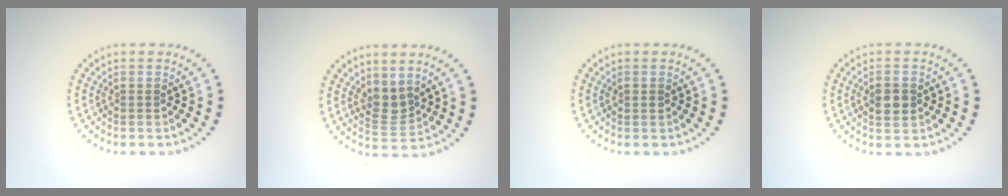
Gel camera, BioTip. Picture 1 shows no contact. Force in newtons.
{"total": 2.3, "press": 1.9, "slide": 1.3}
{"total": 0.8, "press": 0.8, "slide": 0.2}
{"total": 2.2, "press": 2.2, "slide": 0.1}